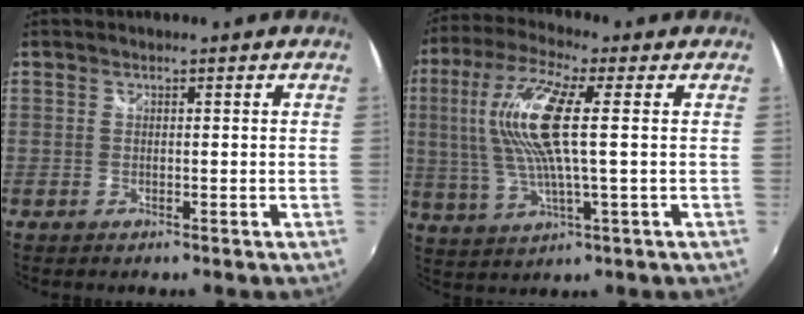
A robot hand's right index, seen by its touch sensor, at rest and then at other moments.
{"total": 14.2, "force": [2.1, 2.9, 13.8], "torque": [-0.264, 0.007, 0.043]}